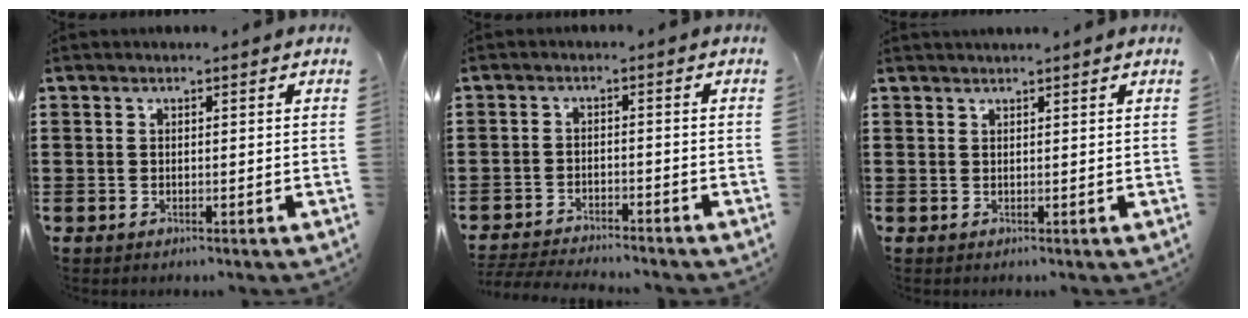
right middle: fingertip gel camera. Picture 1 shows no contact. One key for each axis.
{"total": 3.5, "fx": -3.5, "fy": 0.1, "fz": 0.4, "tx": -0.017, "ty": -0.004, "tz": -0.075}
{"total": 0.9, "fx": 0.8, "fy": -0.3, "fz": 0.1, "tx": -0.004, "ty": -0.003, "tz": 0.017}